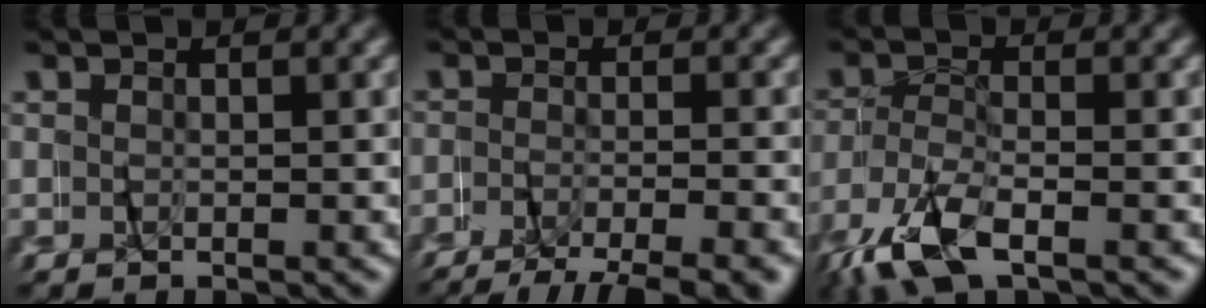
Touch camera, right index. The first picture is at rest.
{"total": 5.8, "force": [-5.1, 1.1, 2.6], "torque": [-0.035, -0.014, -0.076]}
{"total": 4.0, "force": [-3.2, 1.1, 2.2], "torque": [-0.065, -0.007, -0.048]}